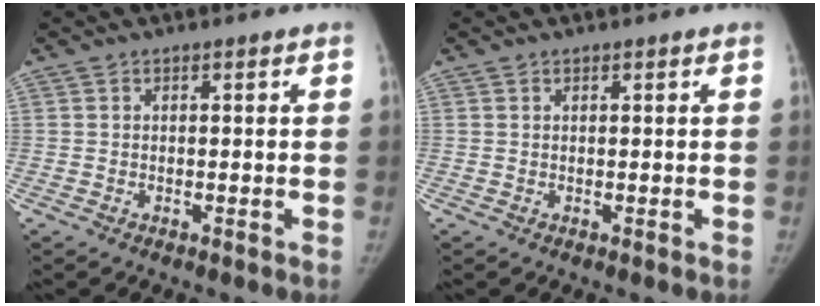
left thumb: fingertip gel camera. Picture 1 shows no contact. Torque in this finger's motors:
{"motor_torque": [0.03, 0.12, 0.07, -0.12, -0.01]}